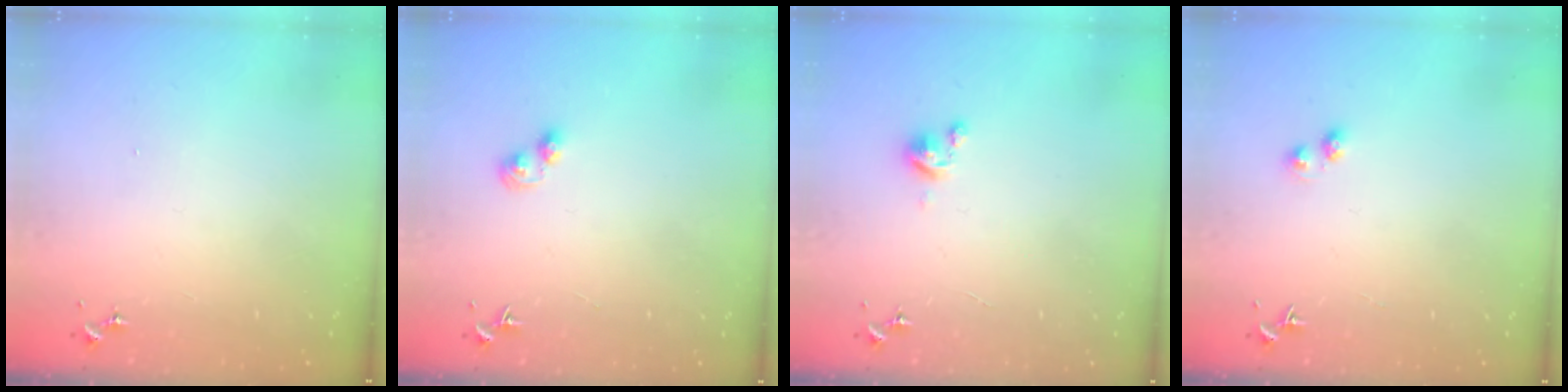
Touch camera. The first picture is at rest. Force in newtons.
{"total": 3.4, "press": 3.4, "slide": 0.4}
{"total": 2.8, "press": 2.8, "slide": 0.3}
{"total": 3.0, "press": 3.0, "slide": 0.4}